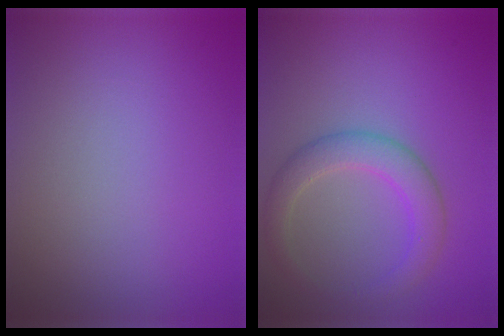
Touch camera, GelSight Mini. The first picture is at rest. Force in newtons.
{"total": 3.6, "press": 3.6, "slide": 0.3}